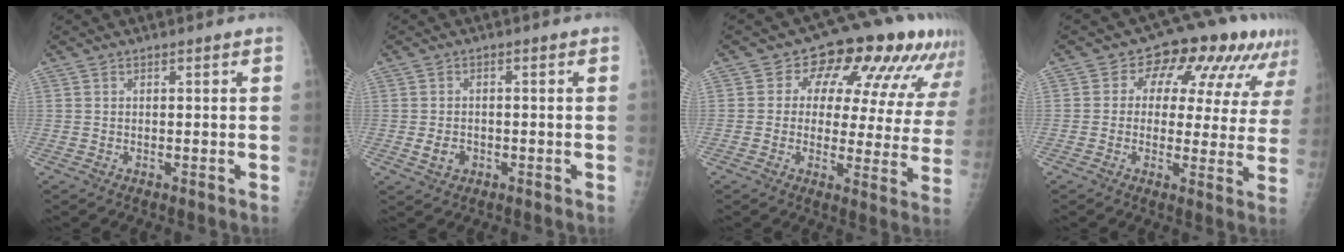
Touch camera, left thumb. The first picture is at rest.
{"total": 2.8, "force": [-1.0, 2.3, 1.3], "torque": [-0.017, 0.002, -0.012]}
{"total": 17.3, "force": [9.3, 9.3, 11.2], "torque": [-0.097, -0.017, 0.104]}
{"total": 14.0, "force": [6.5, 8.6, 9.0], "torque": [-0.068, 0.004, 0.074]}